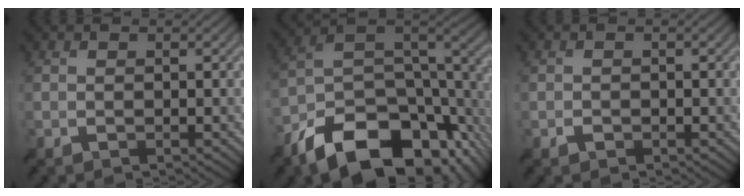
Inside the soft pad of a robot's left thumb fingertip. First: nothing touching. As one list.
[{"total": 16.3, "force": [-9.9, 7.7, 10.4], "torque": [-0.219, -0.026, -0.156]}, {"total": 0.6, "force": [-0.2, 0.5, 0.2], "torque": [-0.002, 0.003, -0.004]}]